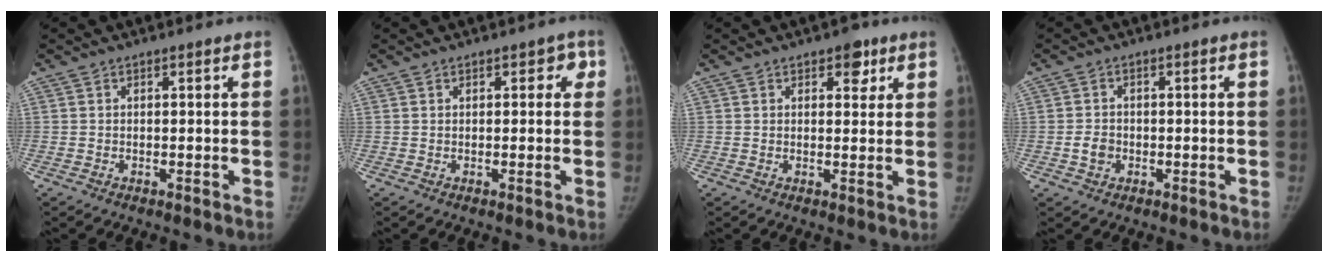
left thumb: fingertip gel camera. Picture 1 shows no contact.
{"total": 2.1, "force": [0.6, 1.5, 1.4], "torque": [0.011, 0.005, -0.002]}
{"total": 3.7, "force": [2.0, 2.3, 2.1], "torque": [-0.001, -0.007, 0.022]}
{"total": 2.8, "force": [-0.9, 2.4, 1.3], "torque": [-0.015, 0.007, -0.018]}